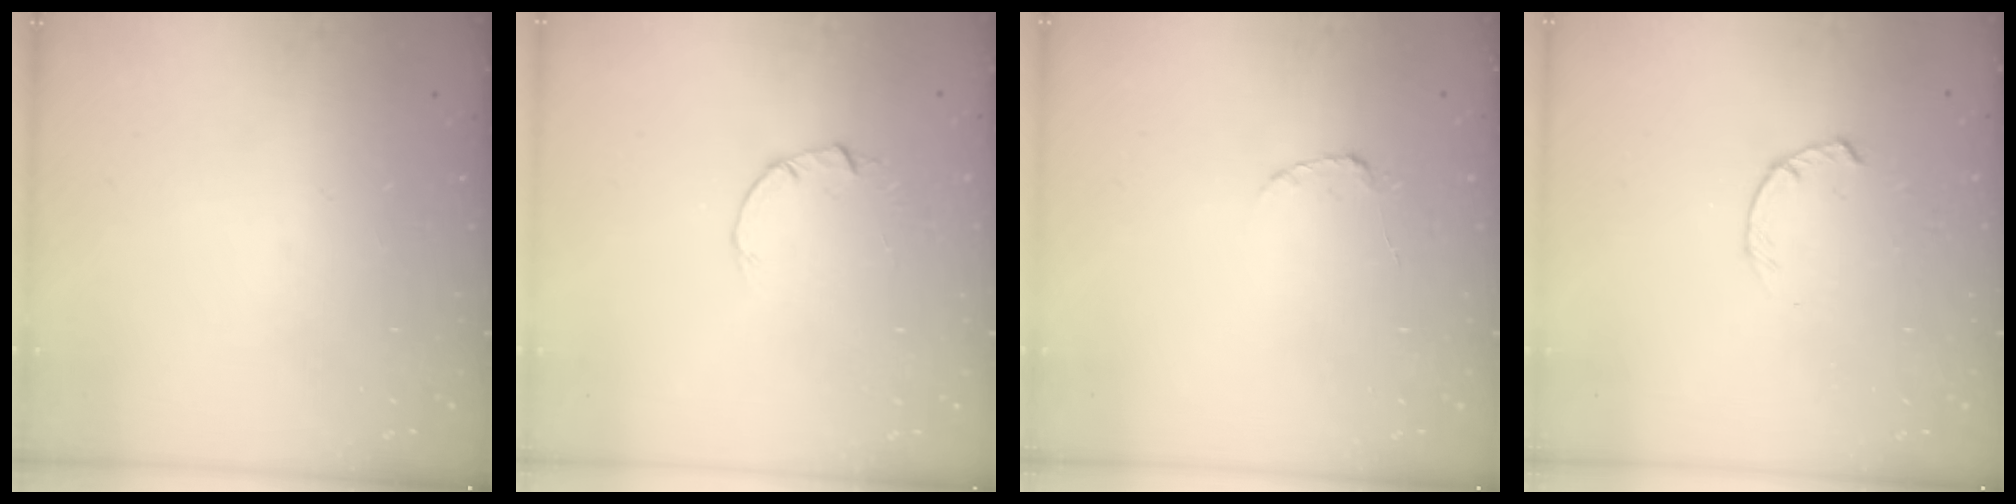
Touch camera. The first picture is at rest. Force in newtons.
{"total": 2.0, "press": 2.0, "slide": 0.3}
{"total": 2.2, "press": 2.2, "slide": 0.3}
{"total": 1.8, "press": 1.8, "slide": 0.3}